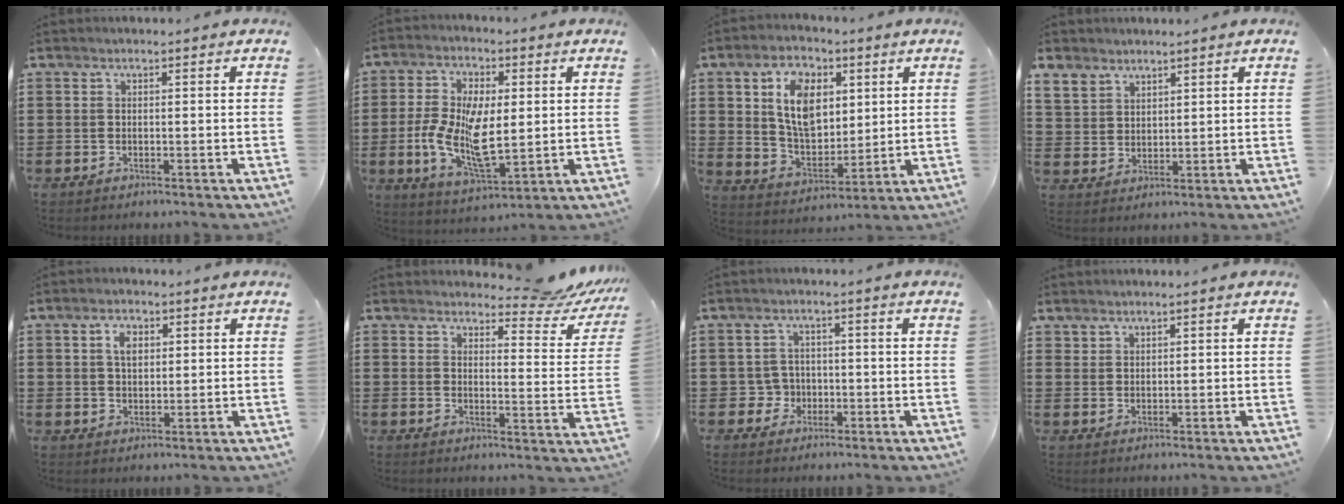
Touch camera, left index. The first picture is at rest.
{"total": 11.0, "force": [-0.4, 5.2, 9.7], "torque": [-0.207, -0.003, -0.005]}
{"total": 9.7, "force": [3.7, 6.2, 6.4], "torque": [-0.129, 0.008, 0.064]}
{"total": 4.2, "force": [3.4, 2.4, 0.2], "torque": [-0.021, -0.002, 0.065]}
{"total": 3.2, "force": [1.2, 2.1, 2.2], "torque": [-0.042, 0.006, 0.019]}
{"total": 6.0, "force": [5.3, 1.1, 2.5], "torque": [-0.046, -0.029, 0.090]}
{"total": 3.0, "force": [-0.9, 2.8, 0.9], "torque": [-0.027, 0.003, -0.020]}
{"total": 1.6, "force": [1.5, 0.4, 0.1], "torque": [-0.003, 0.000, 0.030]}